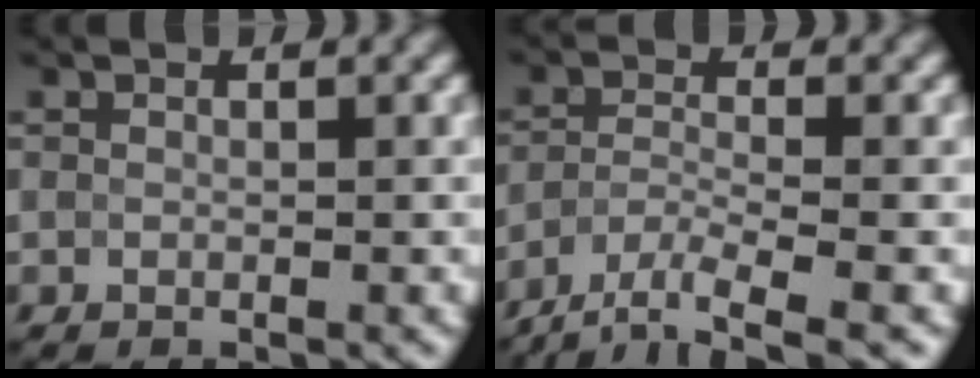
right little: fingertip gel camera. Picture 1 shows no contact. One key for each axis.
{"total": 4.2, "fx": -3.9, "fy": 0.6, "fz": 1.7, "tx": -0.034, "ty": -0.010, "tz": -0.074}